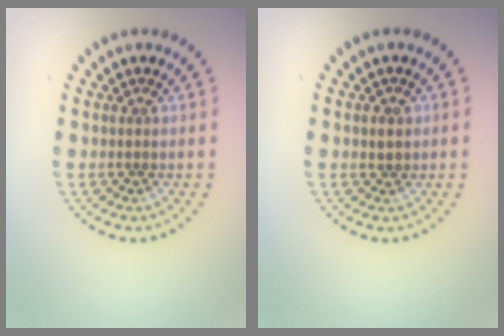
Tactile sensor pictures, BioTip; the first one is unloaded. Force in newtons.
{"total": 0.7, "press": 0.6, "slide": 0.3}